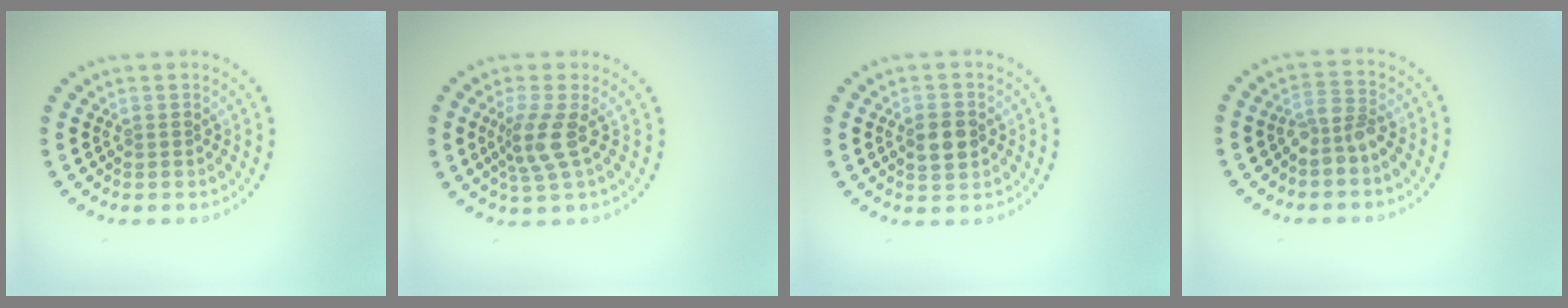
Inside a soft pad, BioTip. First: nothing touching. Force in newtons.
{"total": 2.9, "press": 2.2, "slide": 1.8}
{"total": 3.0, "press": 3.0, "slide": 0.1}
{"total": 2.3, "press": 2.0, "slide": 1.1}